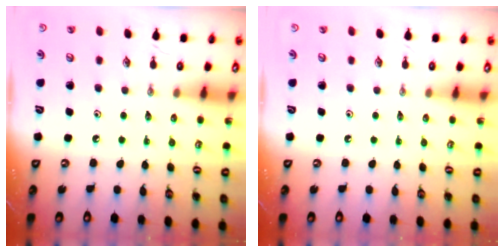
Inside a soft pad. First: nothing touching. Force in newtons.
{"total": 0.0}